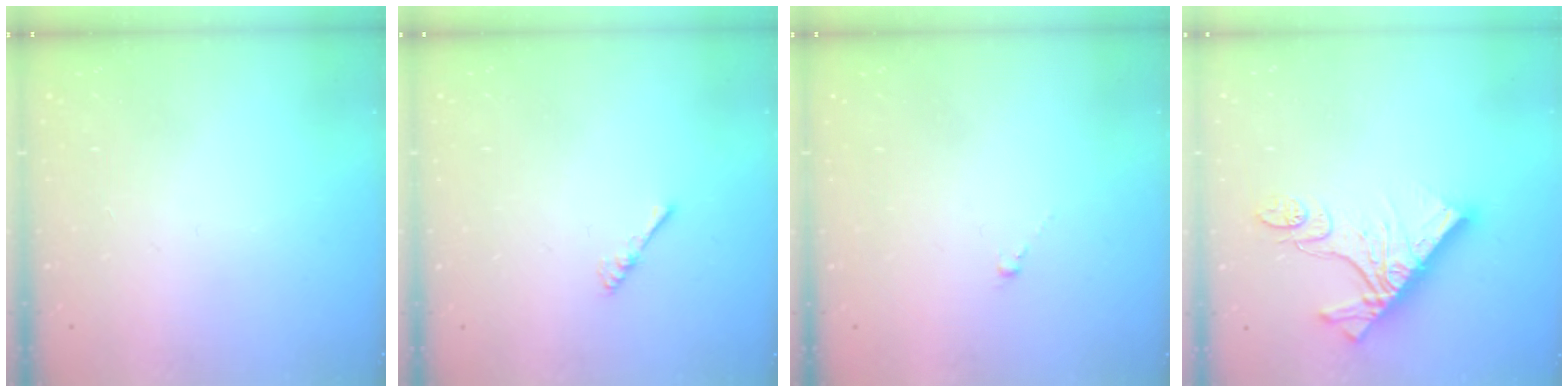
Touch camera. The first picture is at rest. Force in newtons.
{"total": 2.4, "press": 2.4, "slide": 0.5}
{"total": 0.6, "press": 0.4, "slide": 0.4}
{"total": 14.3, "press": 14.3, "slide": 1.5}